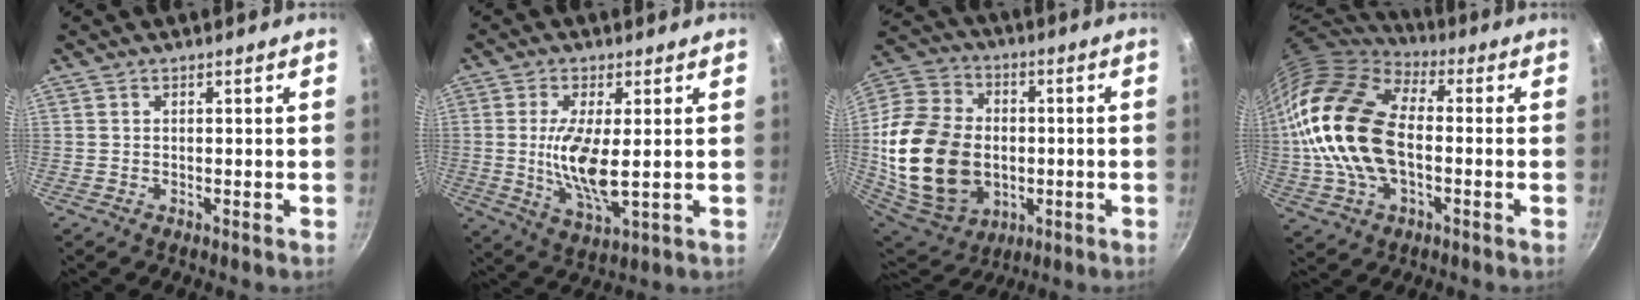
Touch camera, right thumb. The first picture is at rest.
{"total": 10.2, "force": [0.4, 3.4, 9.6], "torque": [-0.192, -0.017, 0.010]}
{"total": 24.9, "force": [-2.1, 18.4, 16.7], "torque": [-0.318, 0.018, -0.022]}
{"total": 20.1, "force": [-0.6, 12.1, 16.0], "torque": [-0.292, 0.022, -0.017]}